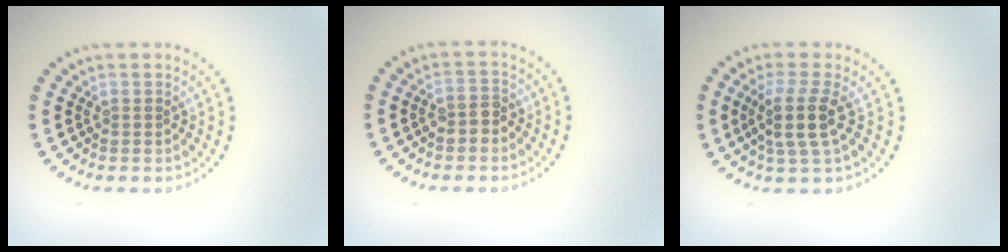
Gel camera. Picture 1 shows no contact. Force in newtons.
{"total": 1.6, "press": 1.5, "slide": 0.5}
{"total": 3.6, "press": 2.9, "slide": 2.1}